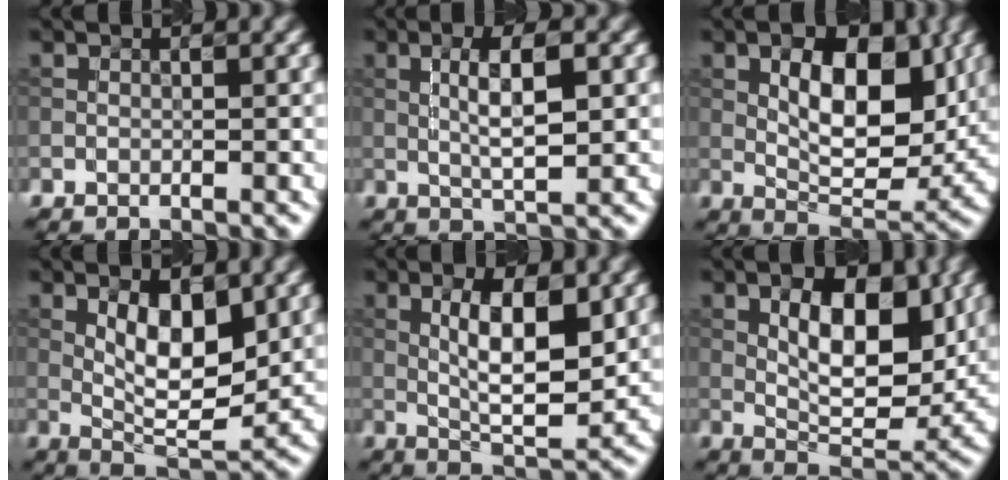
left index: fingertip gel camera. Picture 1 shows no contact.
{"total": 4.6, "force": [0.5, 1.0, 4.4], "torque": [-0.080, 0.004, 0.011]}
{"total": 8.8, "force": [1.9, 4.3, 7.4], "torque": [-0.111, -0.006, 0.033]}
{"total": 5.9, "force": [1.2, 2.2, 5.4], "torque": [-0.085, -0.006, 0.023]}
{"total": 7.1, "force": [1.0, 2.3, 6.7], "torque": [-0.107, -0.002, 0.020]}
{"total": 7.9, "force": [1.8, 3.6, 6.8], "torque": [-0.101, -0.005, 0.031]}